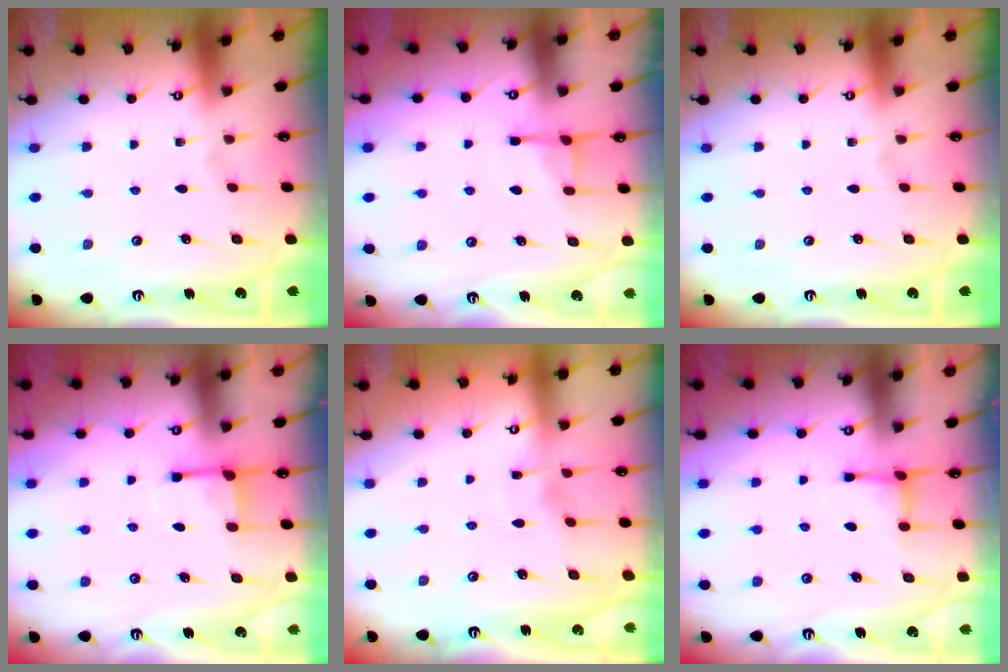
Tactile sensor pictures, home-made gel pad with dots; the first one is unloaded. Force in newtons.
{"total": 5.3, "press": 5.2, "slide": 0.5}
{"total": 0.0}
{"total": 3.5, "press": 3.4, "slide": 0.7}
{"total": 3.2, "press": 3.1, "slide": 0.4}
{"total": 3.0, "press": 3.0, "slide": 0.4}